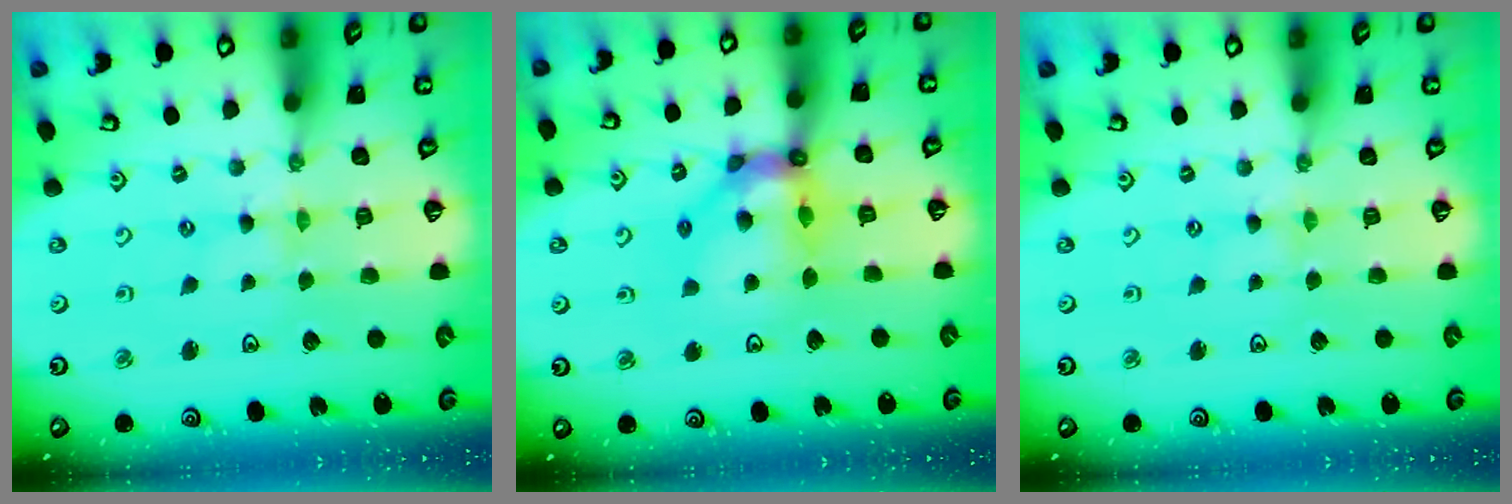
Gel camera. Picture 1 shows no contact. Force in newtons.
{"total": 12.4, "press": 12.3, "slide": 1.8}
{"total": 0.8, "press": 0.8, "slide": 0.2}